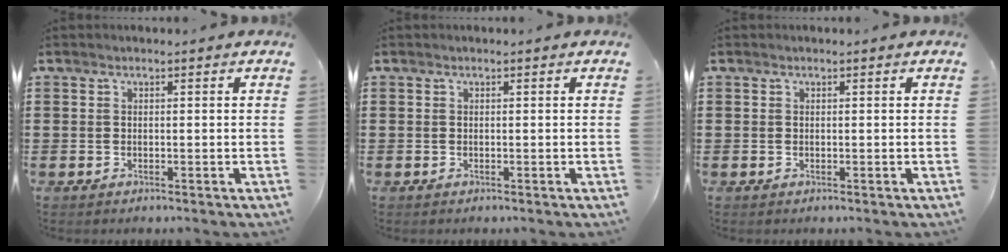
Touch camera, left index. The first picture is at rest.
{"total": 0.0}
{"total": 0.0}